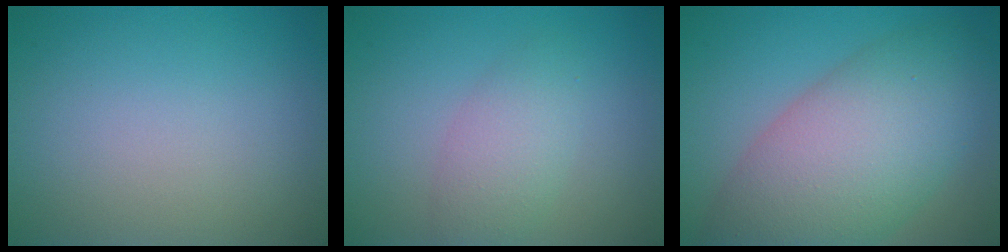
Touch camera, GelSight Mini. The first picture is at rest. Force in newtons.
{"total": 3.1, "press": 3.1, "slide": 0.0}
{"total": 10.6, "press": 10.6, "slide": 0.5}